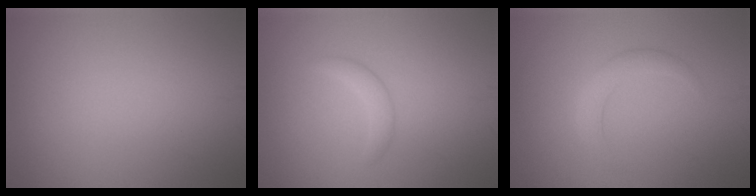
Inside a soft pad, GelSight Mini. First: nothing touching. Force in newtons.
{"total": 1.4, "press": 1.4, "slide": 0.0}
{"total": 2.2, "press": 2.2, "slide": 0.0}